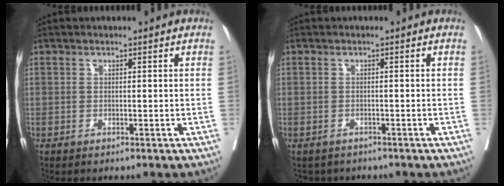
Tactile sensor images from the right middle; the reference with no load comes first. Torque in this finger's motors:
{"motor_torque": [0.01, -0.02, -0.05, 0.00]}